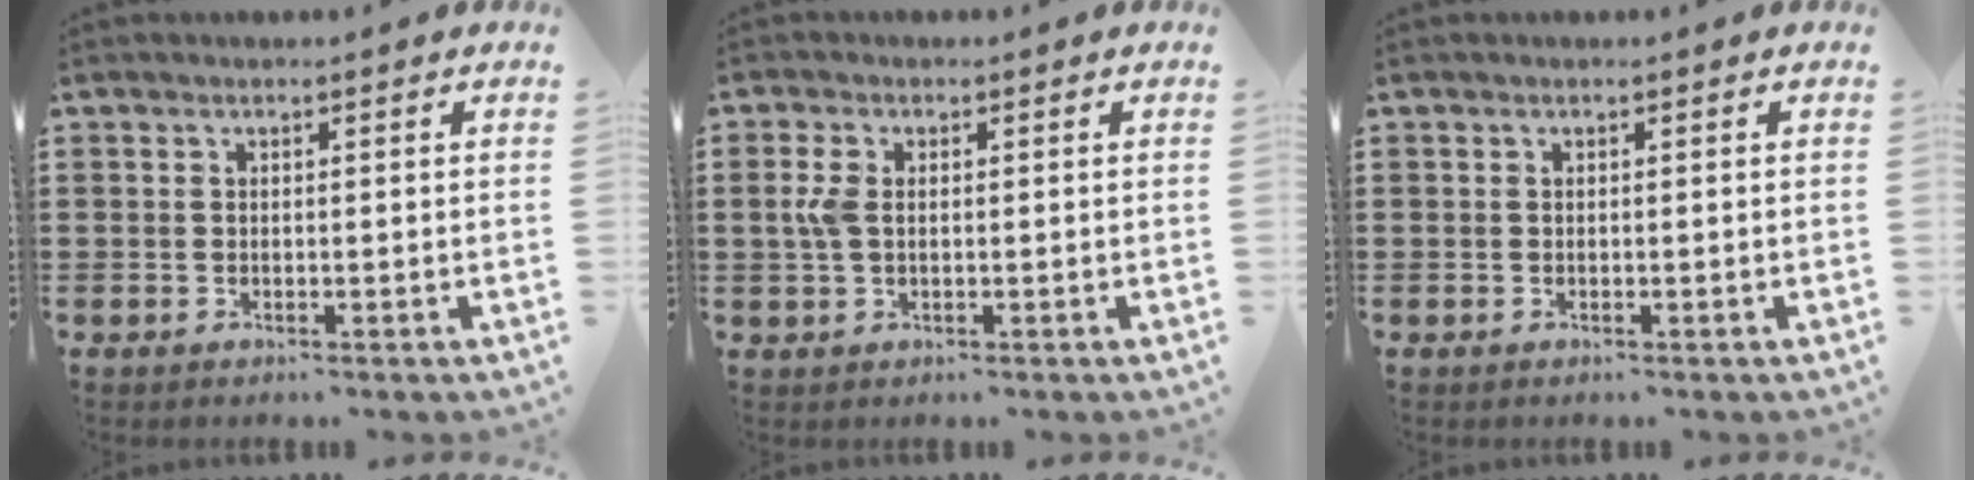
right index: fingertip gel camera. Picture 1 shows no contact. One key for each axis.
{"total": 3.6, "fx": 0.3, "fy": 2.1, "fz": 2.9, "tx": -0.084, "ty": 0.000, "tz": -0.004}
{"total": 0.0}